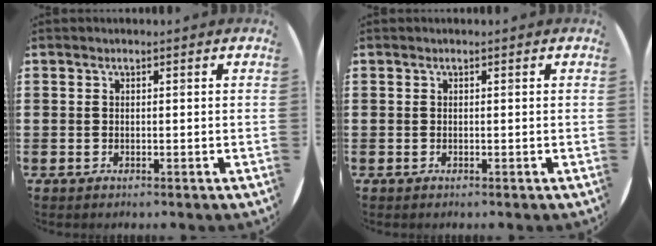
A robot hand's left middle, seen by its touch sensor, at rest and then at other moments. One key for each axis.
{"total": 0.0}